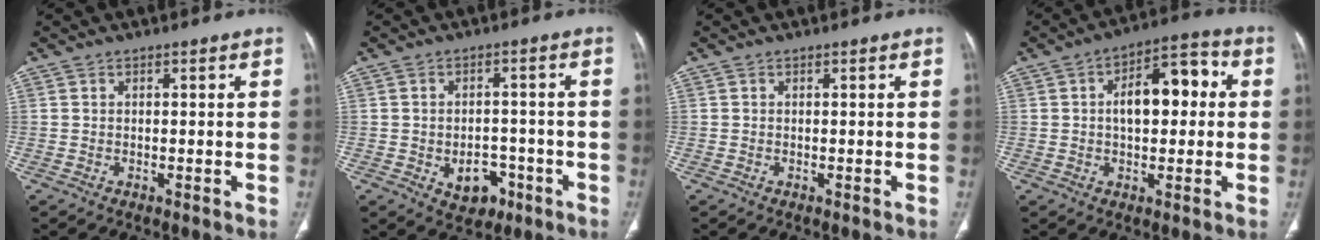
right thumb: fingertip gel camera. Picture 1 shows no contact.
{"total": 6.5, "force": [-2.6, 4.7, 3.6], "torque": [-0.024, 0.022, -0.028]}
{"total": 0.0}
{"total": 11.7, "force": [1.3, 6.3, 9.7], "torque": [-0.124, 0.033, 0.014]}